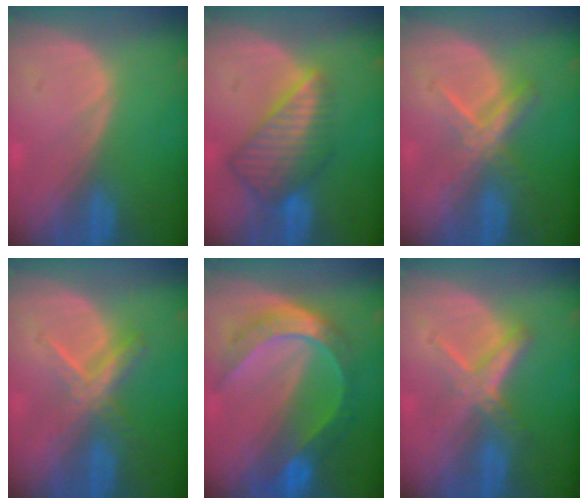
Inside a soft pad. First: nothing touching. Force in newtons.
{"total": 8.5, "press": 7.4, "slide": 4.2}
{"total": 5.5, "press": 5.1, "slide": 2.1}
{"total": 5.5, "press": 5.1, "slide": 2.1}
{"total": 8.5, "press": 8.5, "slide": 0.7}
{"total": 5.8, "press": 5.5, "slide": 1.8}